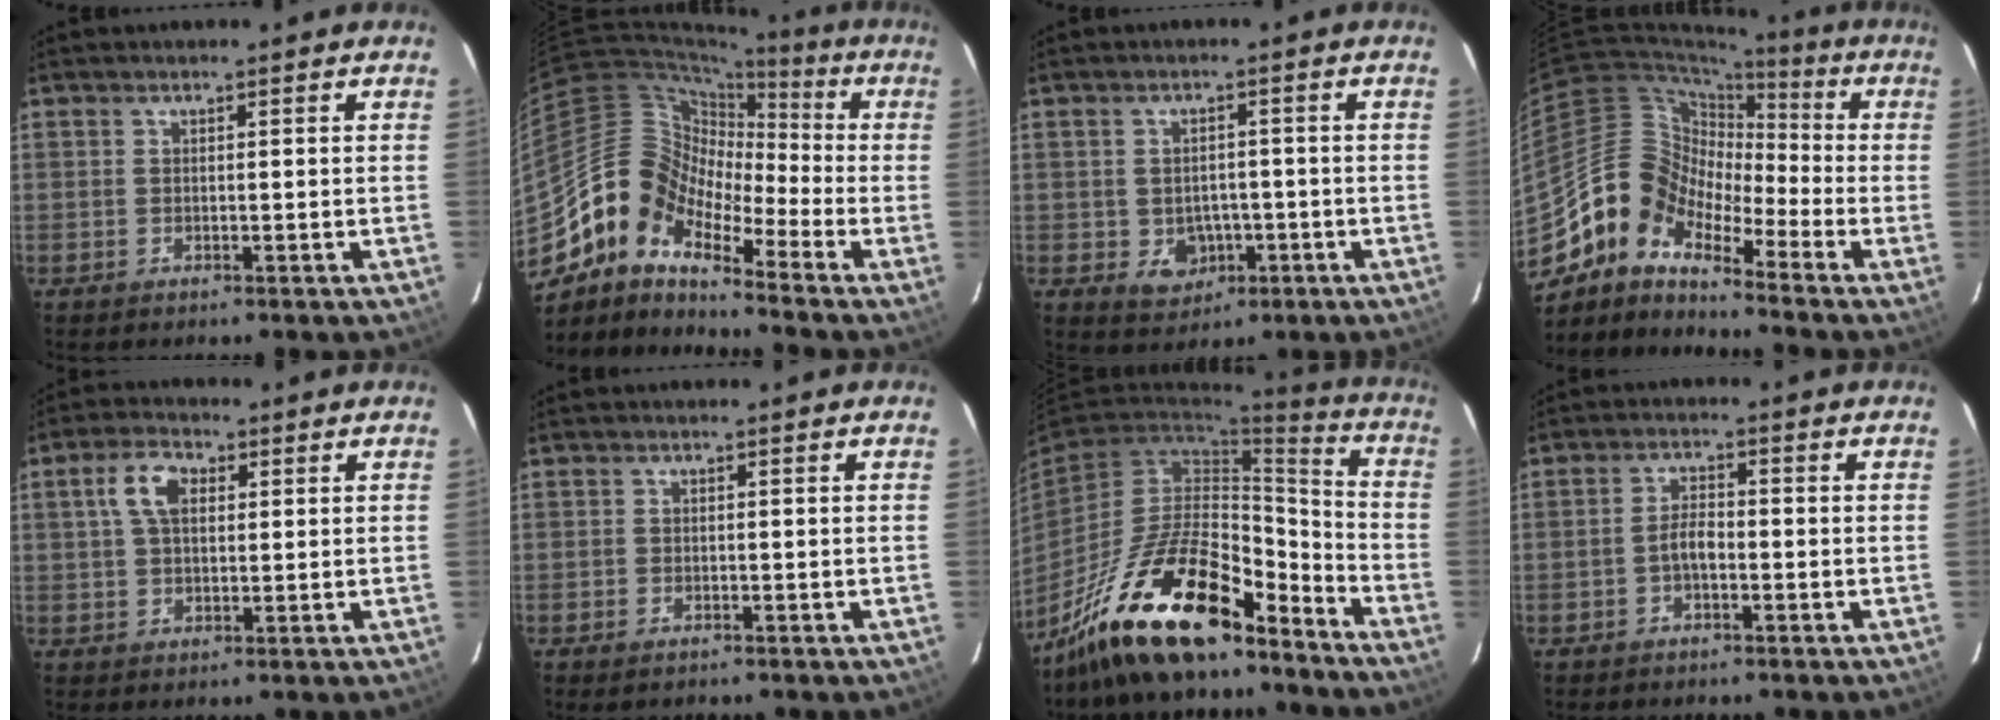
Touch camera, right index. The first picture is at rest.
{"total": 11.2, "force": [-7.9, 6.1, 5.1], "torque": [-0.084, 0.022, -0.182]}
{"total": 5.3, "force": [-1.6, 4.5, 2.3], "torque": [-0.051, 0.007, -0.007]}
{"total": 10.5, "force": [-7.5, 6.0, 4.4], "torque": [-0.075, 0.025, -0.173]}
{"total": 5.9, "force": [1.8, 3.5, 4.5], "torque": [-0.087, 0.019, 0.034]}
{"total": 1.4, "force": [-1.0, 0.8, 0.5], "torque": [-0.010, -0.007, -0.018]}
{"total": 21.5, "force": [-16.1, 6.9, 12.5], "torque": [-0.230, 0.001, -0.273]}
{"total": 2.8, "force": [-1.3, 1.1, 2.3], "torque": [-0.048, 0.009, -0.025]}